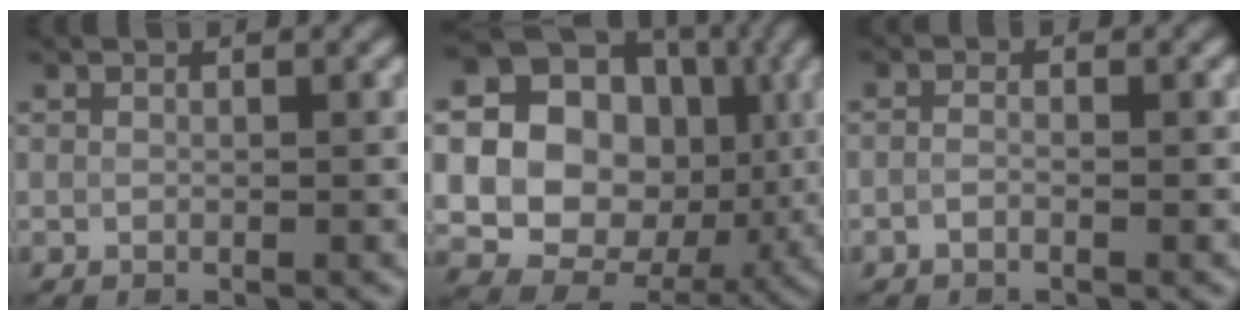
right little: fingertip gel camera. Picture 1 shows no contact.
{"total": 18.9, "force": [1.8, 16.9, 8.2], "torque": [-0.171, 0.036, 0.019]}
{"total": 0.7, "force": [-0.5, 0.0, 0.5], "torque": [-0.013, 0.003, -0.013]}